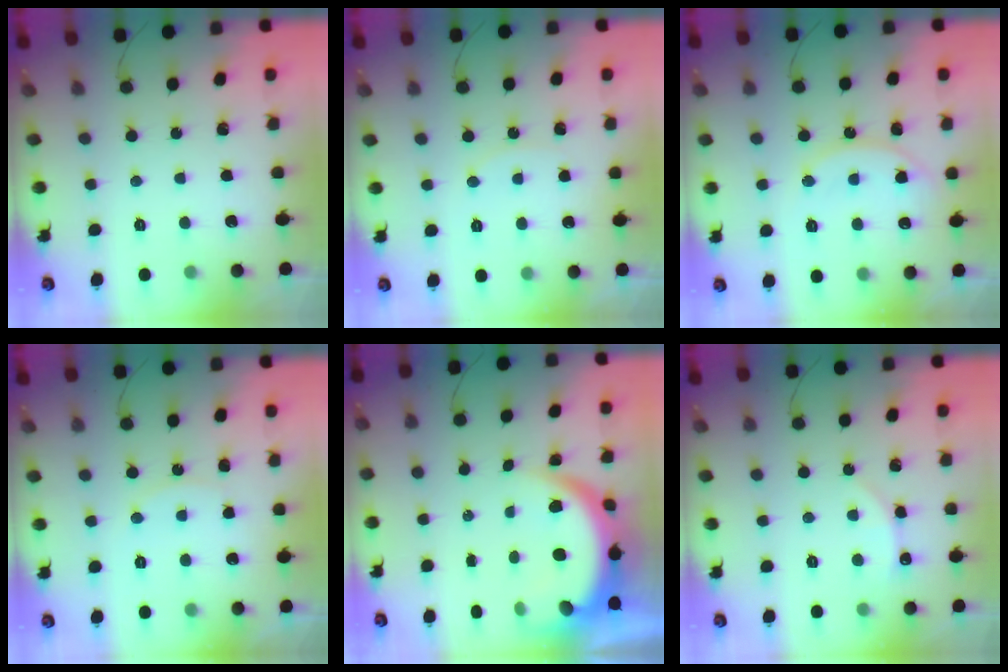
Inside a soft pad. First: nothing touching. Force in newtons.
{"total": 3.6, "press": 3.5, "slide": 0.6}
{"total": 11.0, "press": 11.0, "slide": 0.7}
{"total": 6.0, "press": 5.9, "slide": 0.7}
{"total": 9.3, "press": 9.2, "slide": 1.1}
{"total": 2.5, "press": 2.5, "slide": 0.3}